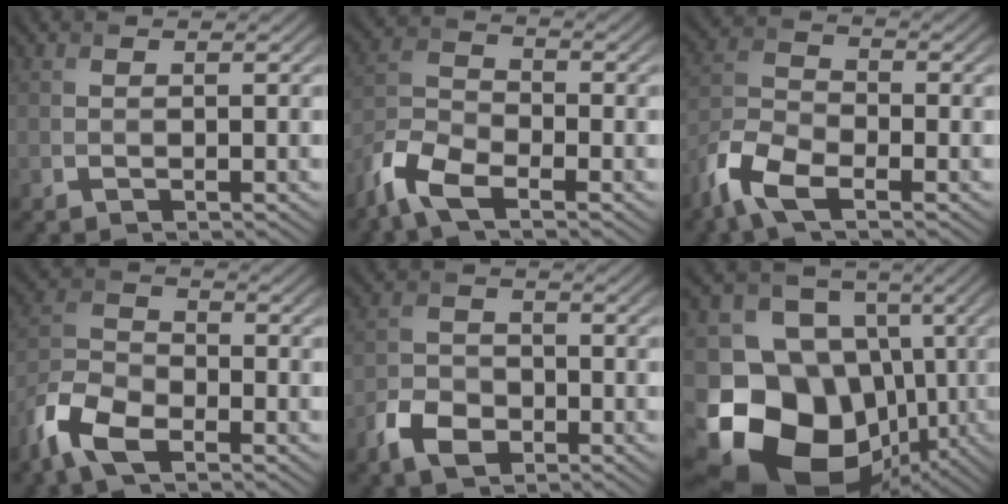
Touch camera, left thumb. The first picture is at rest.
{"total": 7.2, "force": [-4.9, 2.7, 4.4], "torque": [-0.104, -0.009, -0.119]}
{"total": 7.7, "force": [-4.9, 3.1, 5.0], "torque": [-0.117, -0.008, -0.118]}
{"total": 8.3, "force": [-5.1, 3.9, 5.2], "torque": [-0.119, -0.008, -0.120]}
{"total": 5.1, "force": [-2.9, 3.3, 2.6], "torque": [-0.059, -0.005, -0.067]}
{"total": 19.1, "force": [-6.3, 15.3, 9.6], "torque": [-0.206, -0.023, -0.109]}